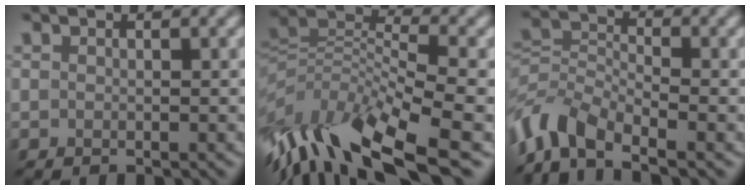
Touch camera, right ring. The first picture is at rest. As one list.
[{"total": 11.3, "force": [-4.8, 4.1, 9.4], "torque": [-0.184, 0.009, -0.091]}, {"total": 6.6, "force": [-4.4, 3.0, 3.9], "torque": [-0.079, 0.006, -0.104]}]